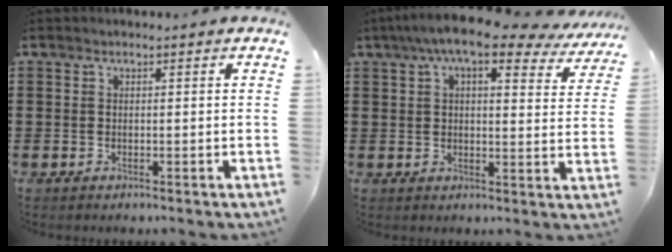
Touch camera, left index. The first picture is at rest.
{"total": 8.7, "force": [6.6, 1.8, 5.4], "torque": [-0.108, -0.017, 0.114]}